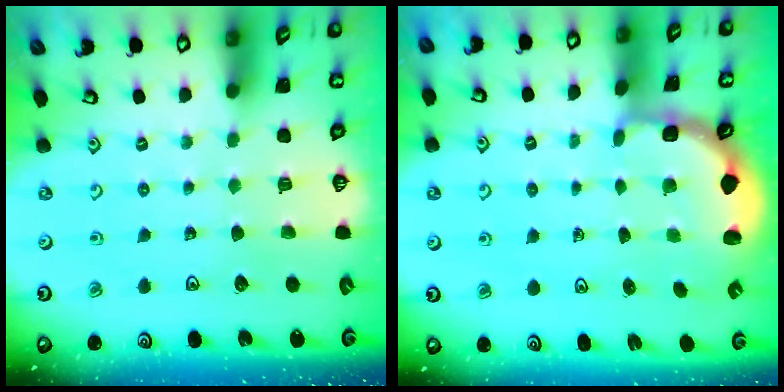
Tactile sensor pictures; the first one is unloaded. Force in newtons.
{"total": 2.4, "press": 1.7, "slide": 1.7}